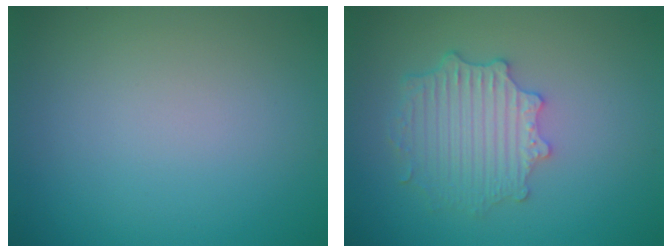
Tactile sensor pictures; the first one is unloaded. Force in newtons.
{"total": 4.3, "press": 3.5, "slide": 2.5}